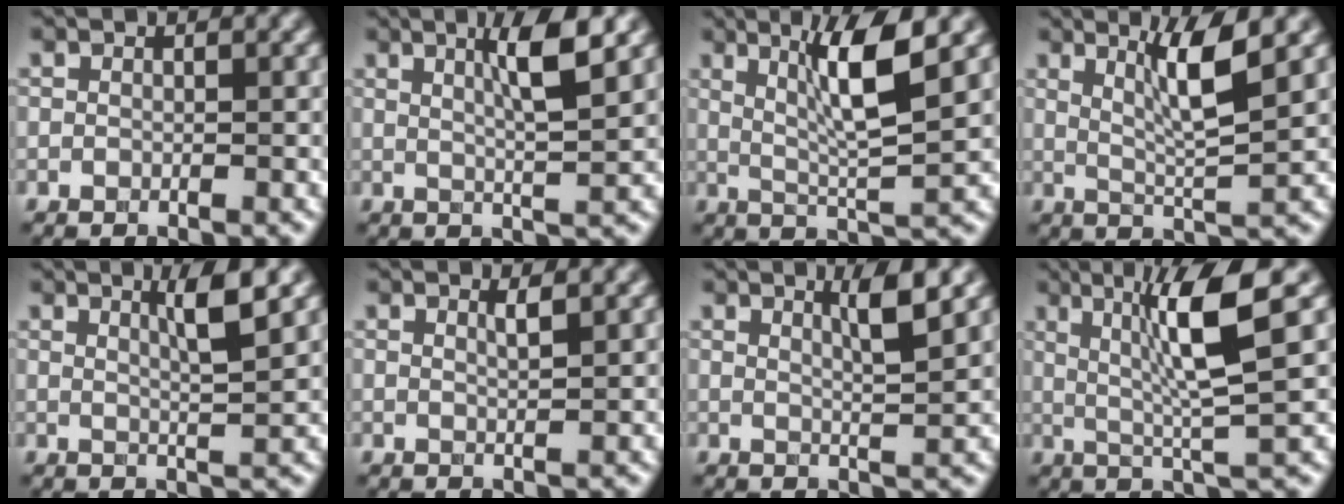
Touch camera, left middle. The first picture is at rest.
{"total": 4.9, "force": [2.0, 0.7, 4.4], "torque": [-0.069, 0.001, 0.033]}
{"total": 6.6, "force": [2.4, 1.0, 6.0], "torque": [-0.100, -0.003, 0.044]}
{"total": 5.1, "force": [2.1, 0.7, 4.6], "torque": [-0.079, -0.007, 0.041]}
{"total": 3.7, "force": [1.7, 0.5, 3.2], "torque": [-0.042, 0.001, 0.028]}
{"total": 1.3, "force": [0.8, 0.3, 1.0], "torque": [-0.009, 0.002, 0.009]}
{"total": 3.4, "force": [1.7, 0.5, 2.9], "torque": [-0.036, -0.001, 0.028]}
{"total": 7.3, "force": [2.1, 0.9, 6.9], "torque": [-0.125, 0.002, 0.039]}